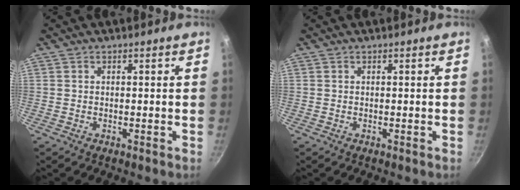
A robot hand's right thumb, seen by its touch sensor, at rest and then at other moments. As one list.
[{"total": 0.0}]